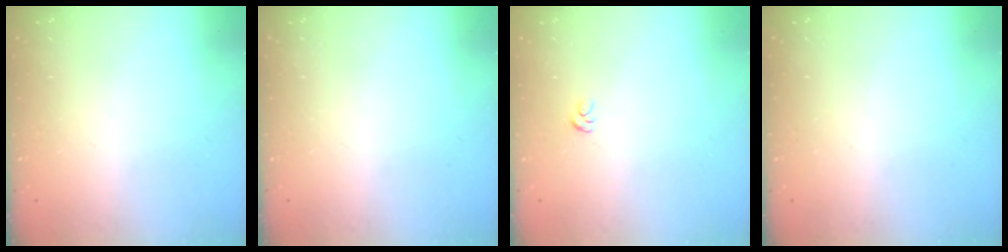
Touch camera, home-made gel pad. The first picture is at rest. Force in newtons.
{"total": 0.0}
{"total": 2.4, "press": 2.4, "slide": 0.1}
{"total": 0.0}